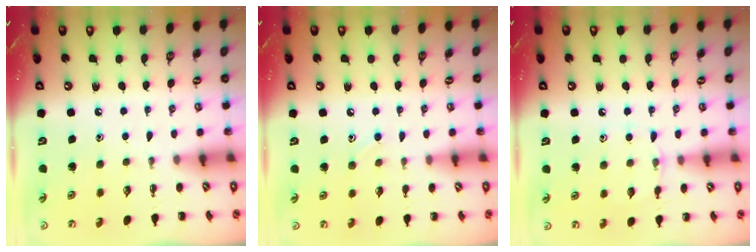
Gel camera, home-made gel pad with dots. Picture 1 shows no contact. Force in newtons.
{"total": 6.7, "press": 6.2, "slide": 2.4}
{"total": 6.9, "press": 6.6, "slide": 1.8}